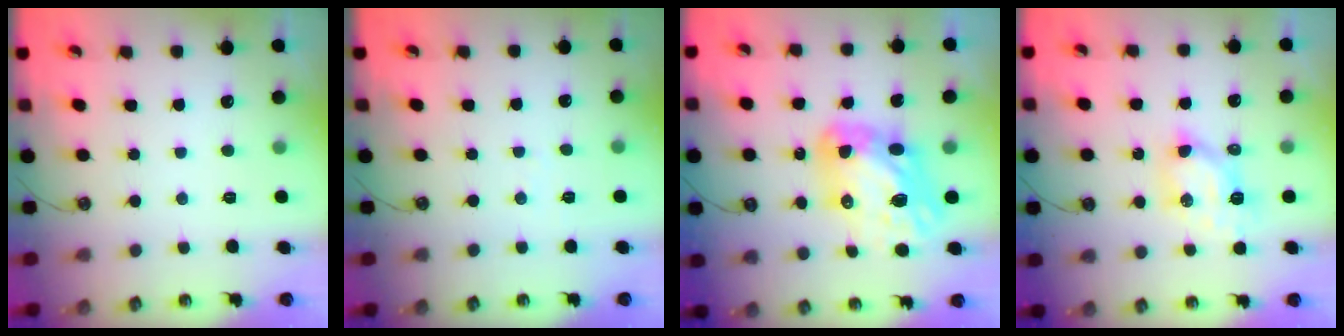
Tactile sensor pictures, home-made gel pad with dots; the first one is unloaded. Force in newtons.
{"total": 2.8, "press": 2.8, "slide": 0.4}
{"total": 13.8, "press": 13.7, "slide": 1.2}
{"total": 6.4, "press": 6.4, "slide": 0.2}